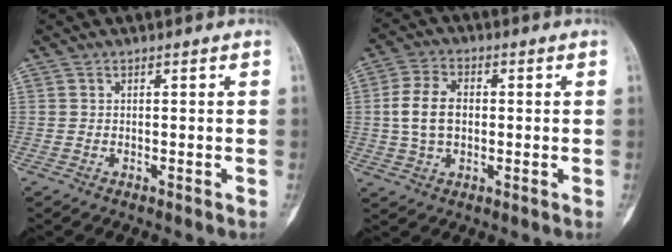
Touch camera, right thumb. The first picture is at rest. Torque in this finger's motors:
{"motor_torque": [0.19, 0.19, 0.27, -0.25, 0.17]}